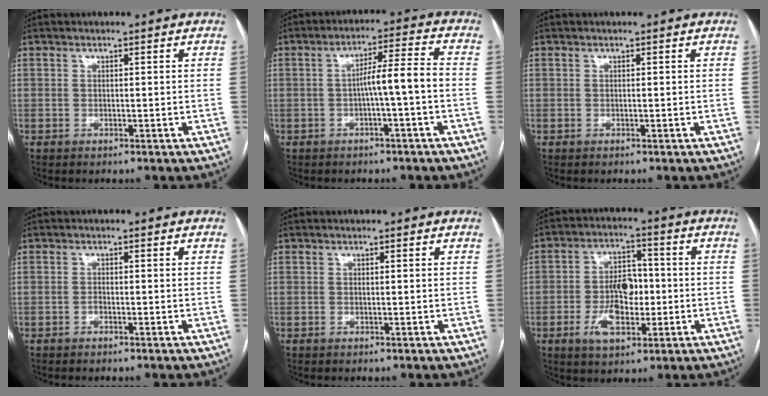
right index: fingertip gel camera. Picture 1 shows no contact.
{"total": 6.2, "force": [-1.4, -0.4, 6.0], "torque": [-0.096, 0.020, -0.020]}
{"total": 0.0}
{"total": 0.5, "force": [-0.4, 0.1, 0.3], "torque": [-0.004, 0.001, -0.009]}
{"total": 0.0}
{"total": 8.6, "force": [-2.0, 4.7, 6.9], "torque": [-0.134, 0.014, -0.029]}